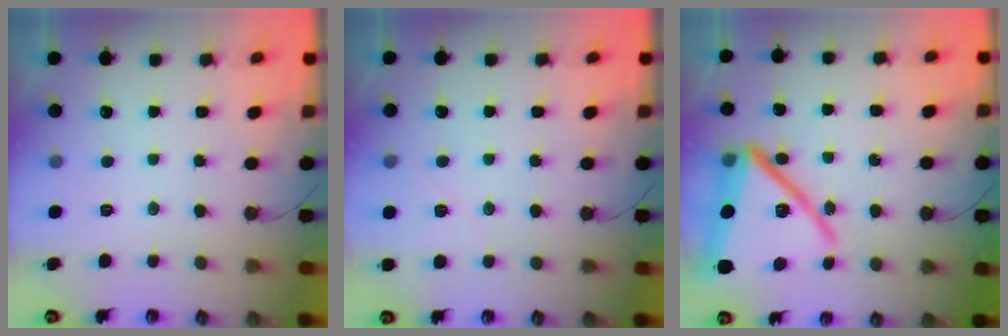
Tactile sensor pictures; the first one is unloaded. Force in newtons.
{"total": 5.8, "press": 5.1, "slide": 2.8}
{"total": 22.6, "press": 22.6, "slide": 1.7}